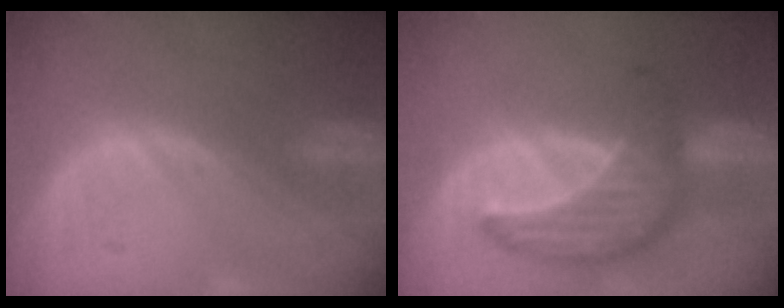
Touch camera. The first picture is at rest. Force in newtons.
{"total": 8.8, "press": 8.7, "slide": 0.6}